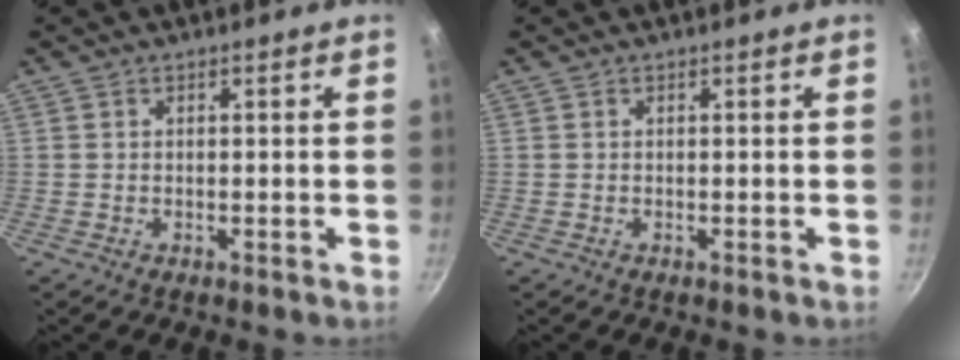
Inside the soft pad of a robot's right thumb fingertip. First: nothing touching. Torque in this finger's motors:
{"motor_torque": [-0.42, -0.48, 0.20, -0.07, -0.01]}